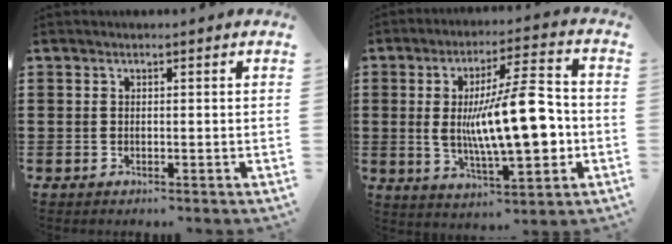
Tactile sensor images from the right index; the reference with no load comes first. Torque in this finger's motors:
{"motor_torque": [2.14, 0.00, 1.05, 0.21]}